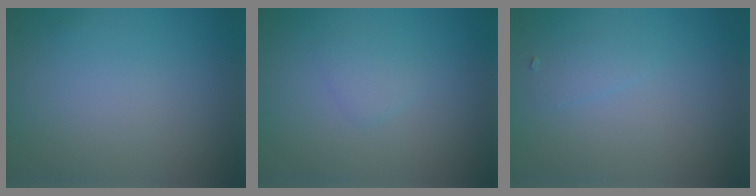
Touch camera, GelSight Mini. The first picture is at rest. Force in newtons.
{"total": 1.1, "press": 1.1, "slide": 0.0}
{"total": 0.8, "press": 0.8, "slide": 0.0}